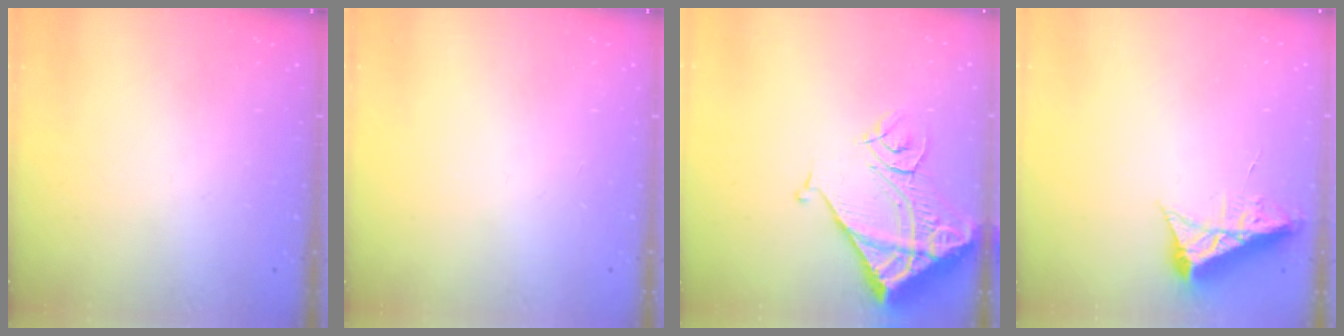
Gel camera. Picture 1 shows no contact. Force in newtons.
{"total": 0.0}
{"total": 13.6, "press": 13.6, "slide": 1.6}
{"total": 7.7, "press": 7.6, "slide": 1.0}